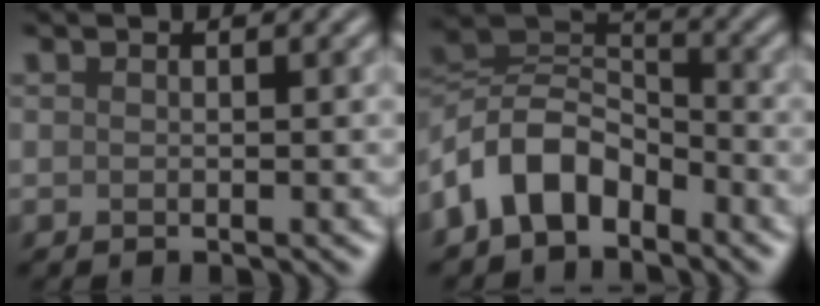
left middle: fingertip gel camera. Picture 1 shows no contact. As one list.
[{"total": 7.0, "force": [-4.0, 4.1, 3.9], "torque": [-0.069, 0.009, -0.092]}]